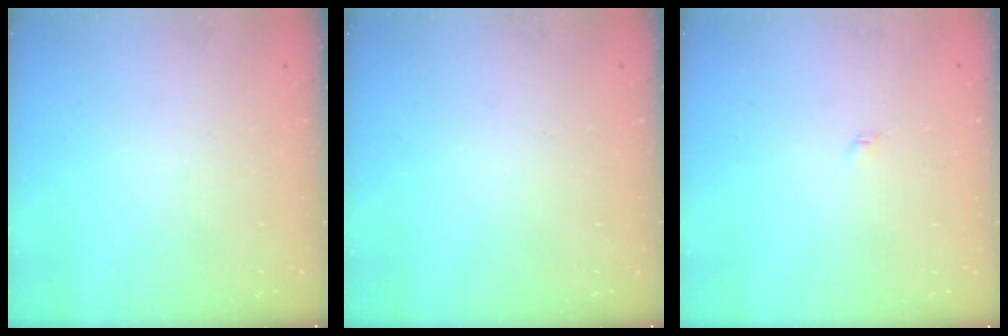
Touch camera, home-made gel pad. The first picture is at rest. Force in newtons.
{"total": 0.0}
{"total": 2.1, "press": 2.0, "slide": 0.3}